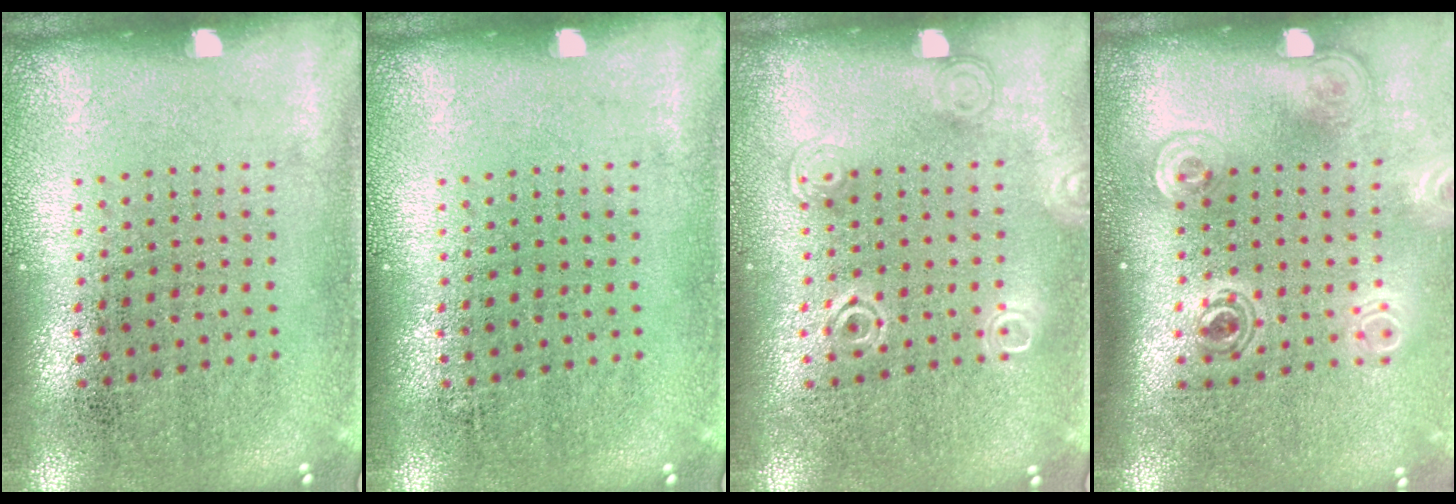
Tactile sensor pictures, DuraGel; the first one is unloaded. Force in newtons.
{"total": 0.0}
{"total": 1.7, "press": 1.7, "slide": 0.3}
{"total": 1.8, "press": 1.4, "slide": 1.2}